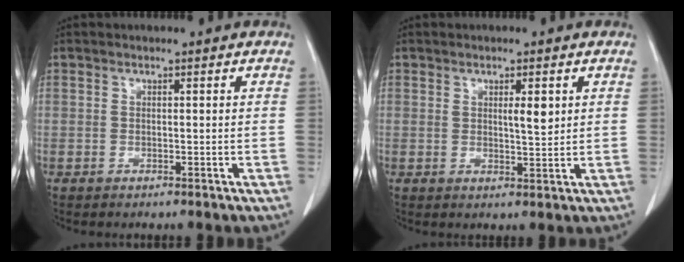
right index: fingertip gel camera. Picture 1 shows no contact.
{"total": 3.3, "force": [1.2, 0.7, 3.0], "torque": [-0.046, -0.005, 0.018]}